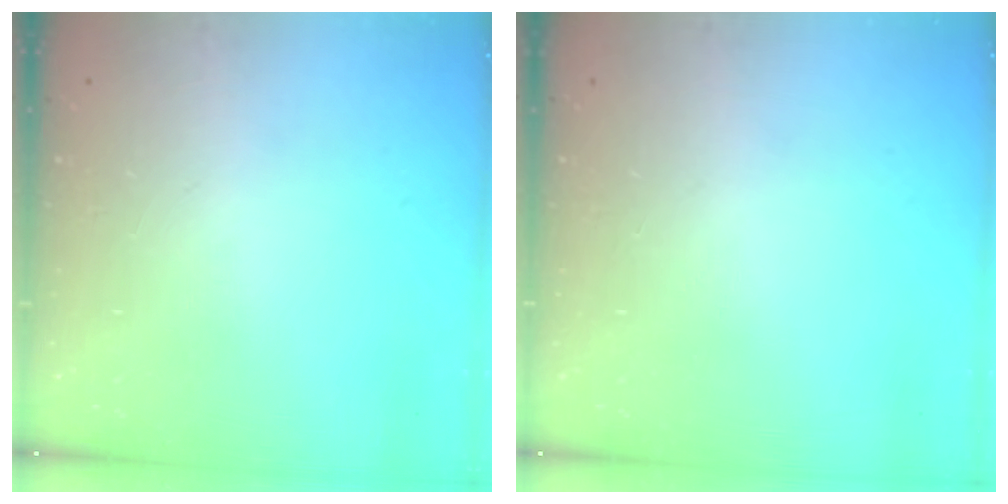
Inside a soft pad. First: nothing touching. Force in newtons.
{"total": 0.0}